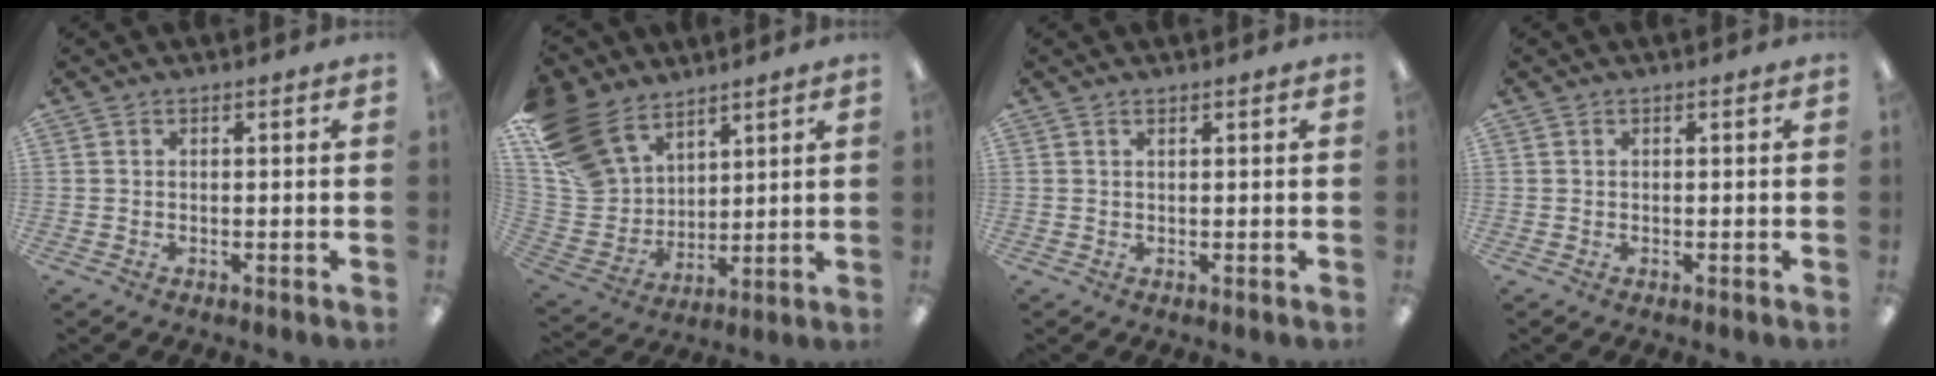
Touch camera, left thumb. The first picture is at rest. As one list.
[{"total": 18.6, "force": [12.7, 11.2, 7.7], "torque": [-0.189, -0.061, 0.247]}, {"total": 0.5, "force": [0.4, 0.0, 0.3], "torque": [-0.006, 0.000, 0.008]}, {"total": 0.0}]